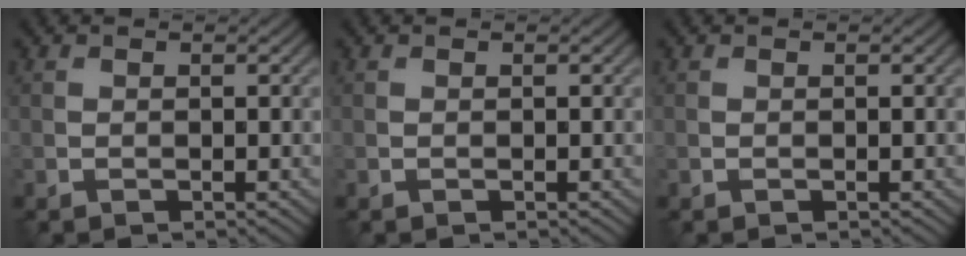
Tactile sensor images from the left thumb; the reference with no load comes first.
{"total": 0.0}
{"total": 0.0}